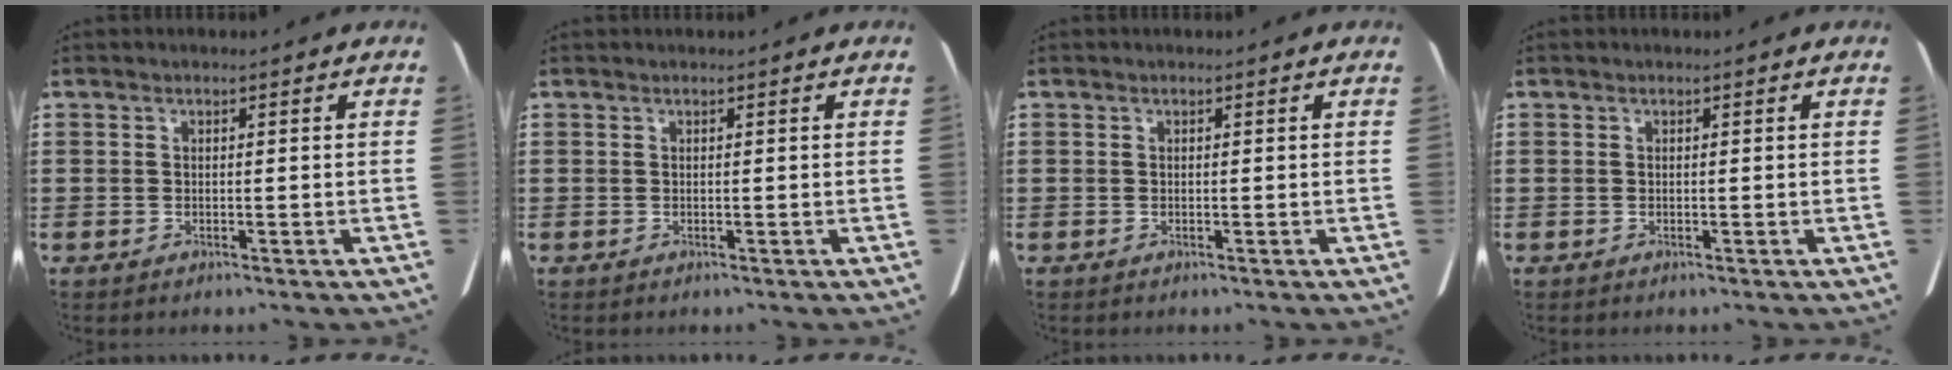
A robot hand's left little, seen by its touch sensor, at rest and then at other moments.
{"total": 0.0}
{"total": 0.0}
{"total": 0.0}